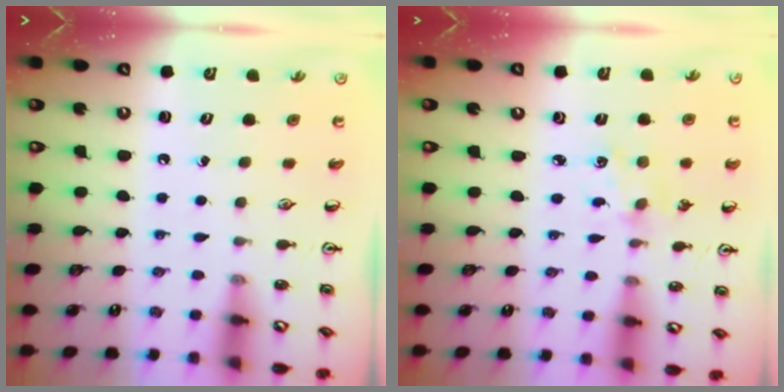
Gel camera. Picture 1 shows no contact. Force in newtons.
{"total": 1.8, "press": 1.7, "slide": 0.3}